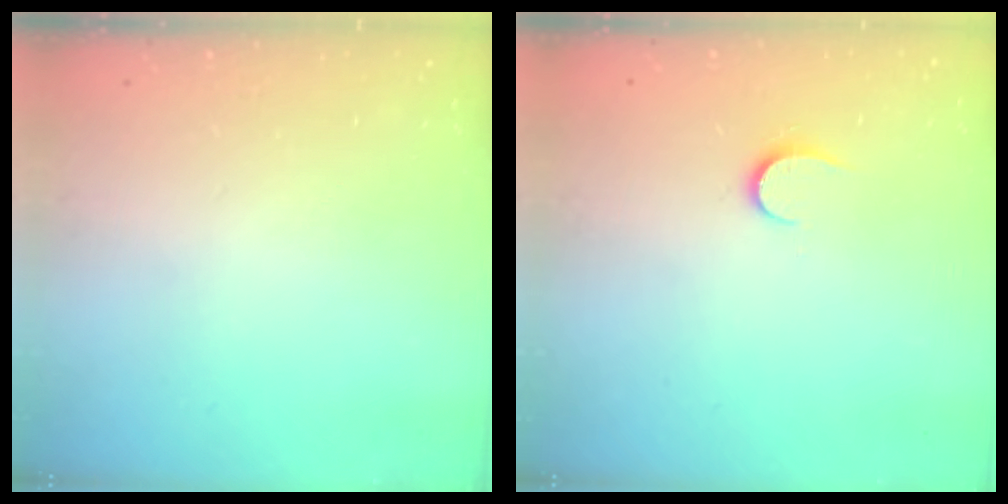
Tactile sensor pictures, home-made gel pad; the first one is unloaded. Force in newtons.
{"total": 6.7, "press": 6.7, "slide": 0.6}